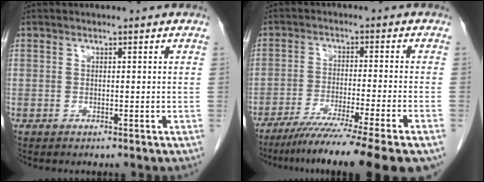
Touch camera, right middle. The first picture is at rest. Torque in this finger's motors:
{"motor_torque": [1.20, -0.94, 0.32, 0.14]}